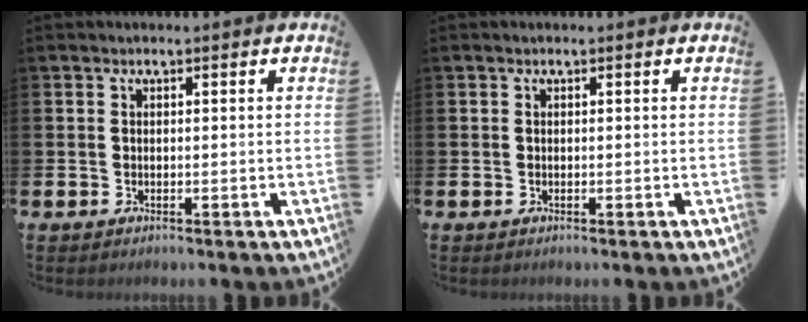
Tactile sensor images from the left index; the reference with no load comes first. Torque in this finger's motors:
{"motor_torque": [0.00, 0.00, 0.04, -0.01]}